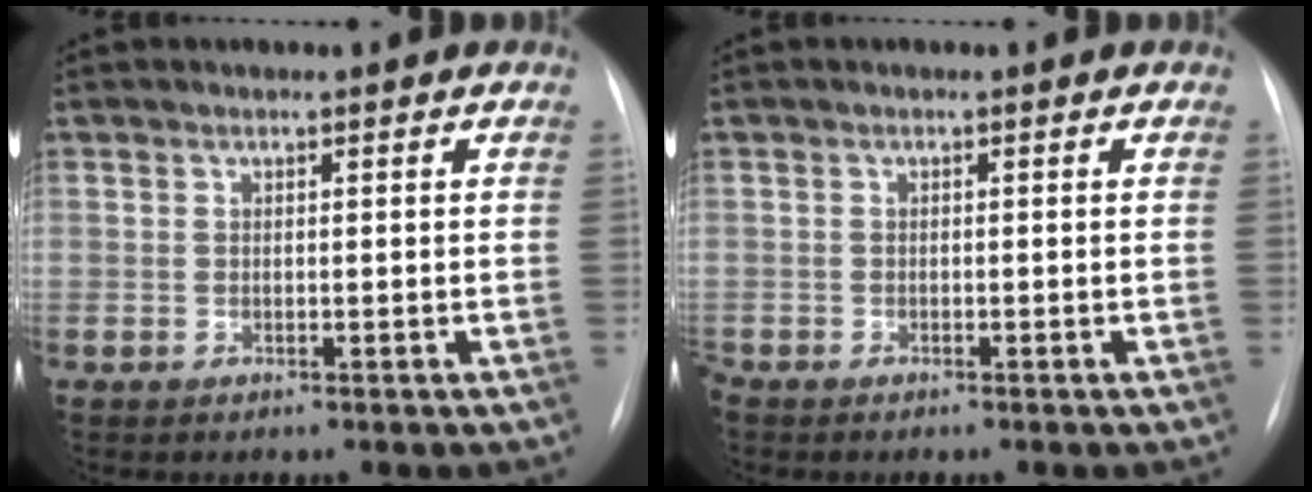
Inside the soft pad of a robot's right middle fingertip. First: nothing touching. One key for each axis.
{"total": 1.0, "fx": -0.8, "fy": 0.4, "fz": 0.4, "tx": -0.011, "ty": -0.002, "tz": -0.016}